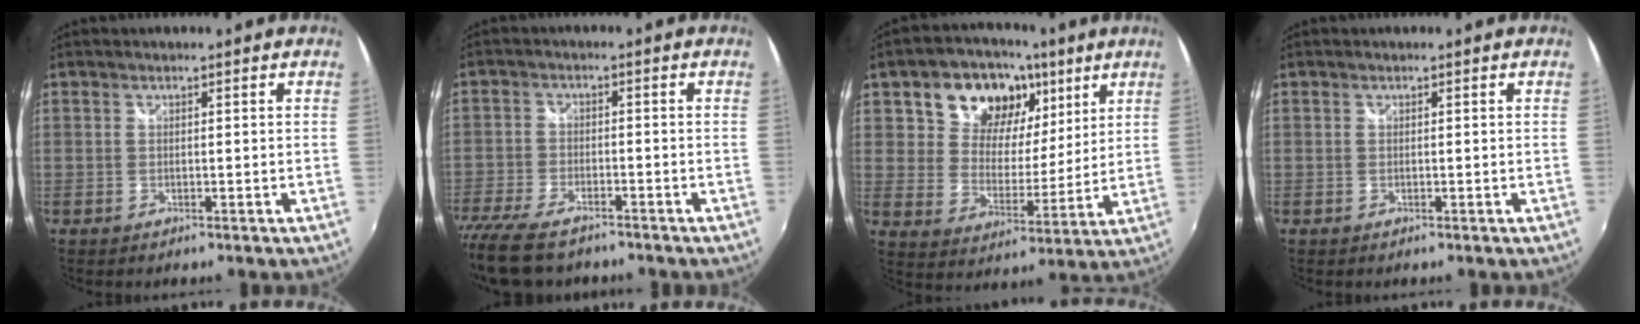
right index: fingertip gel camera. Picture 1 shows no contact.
{"total": 13.3, "force": [-10.7, 4.7, 6.3], "torque": [-0.161, -0.042, -0.194]}
{"total": 15.2, "force": [7.8, 10.8, 7.2], "torque": [-0.133, 0.016, 0.130]}
{"total": 0.0}